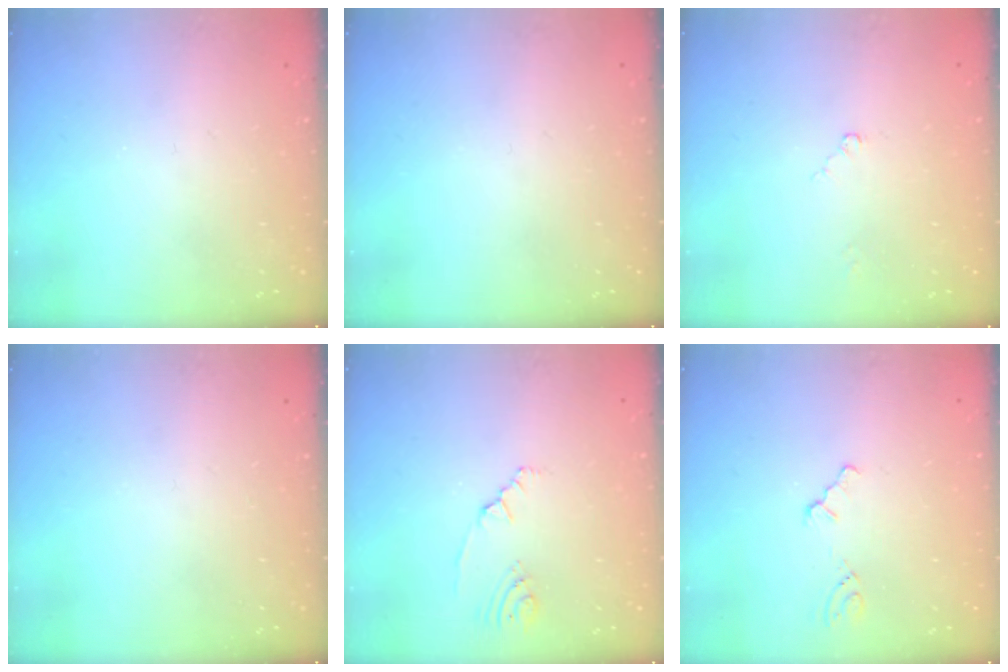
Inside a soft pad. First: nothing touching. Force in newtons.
{"total": 0.0}
{"total": 2.0, "press": 2.0, "slide": 0.3}
{"total": 0.0}
{"total": 2.2, "press": 2.1, "slide": 0.8}
{"total": 1.3, "press": 1.3, "slide": 0.3}